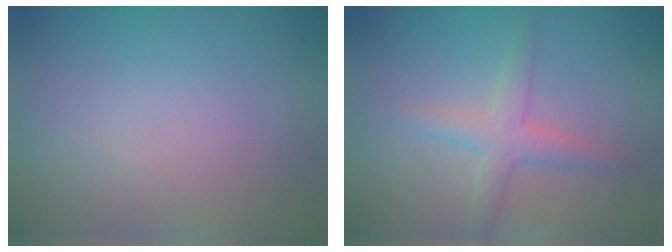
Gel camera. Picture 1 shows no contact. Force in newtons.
{"total": 2.7, "press": 2.7, "slide": 0.1}